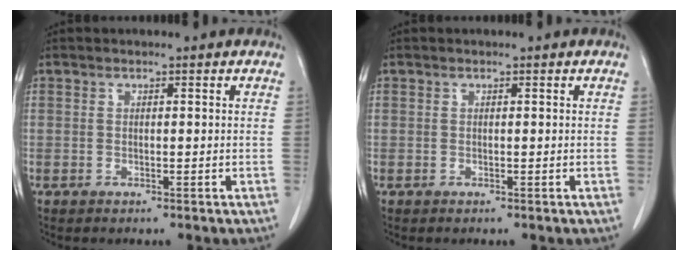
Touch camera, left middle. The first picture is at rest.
{"total": 0.0}